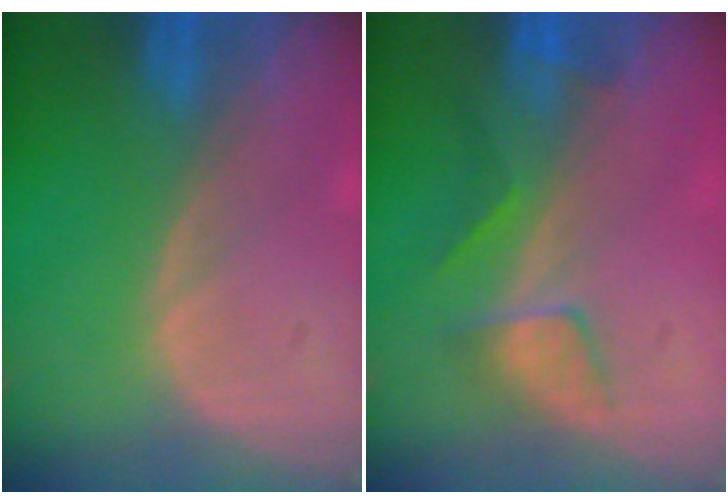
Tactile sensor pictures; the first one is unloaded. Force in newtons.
{"total": 4.2, "press": 4.1, "slide": 1.3}